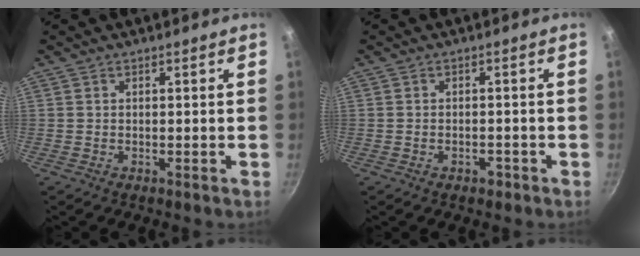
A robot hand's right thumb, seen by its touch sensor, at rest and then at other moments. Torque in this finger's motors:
{"motor_torque": [-0.51, -0.25, -0.05, 0.34, -0.07]}